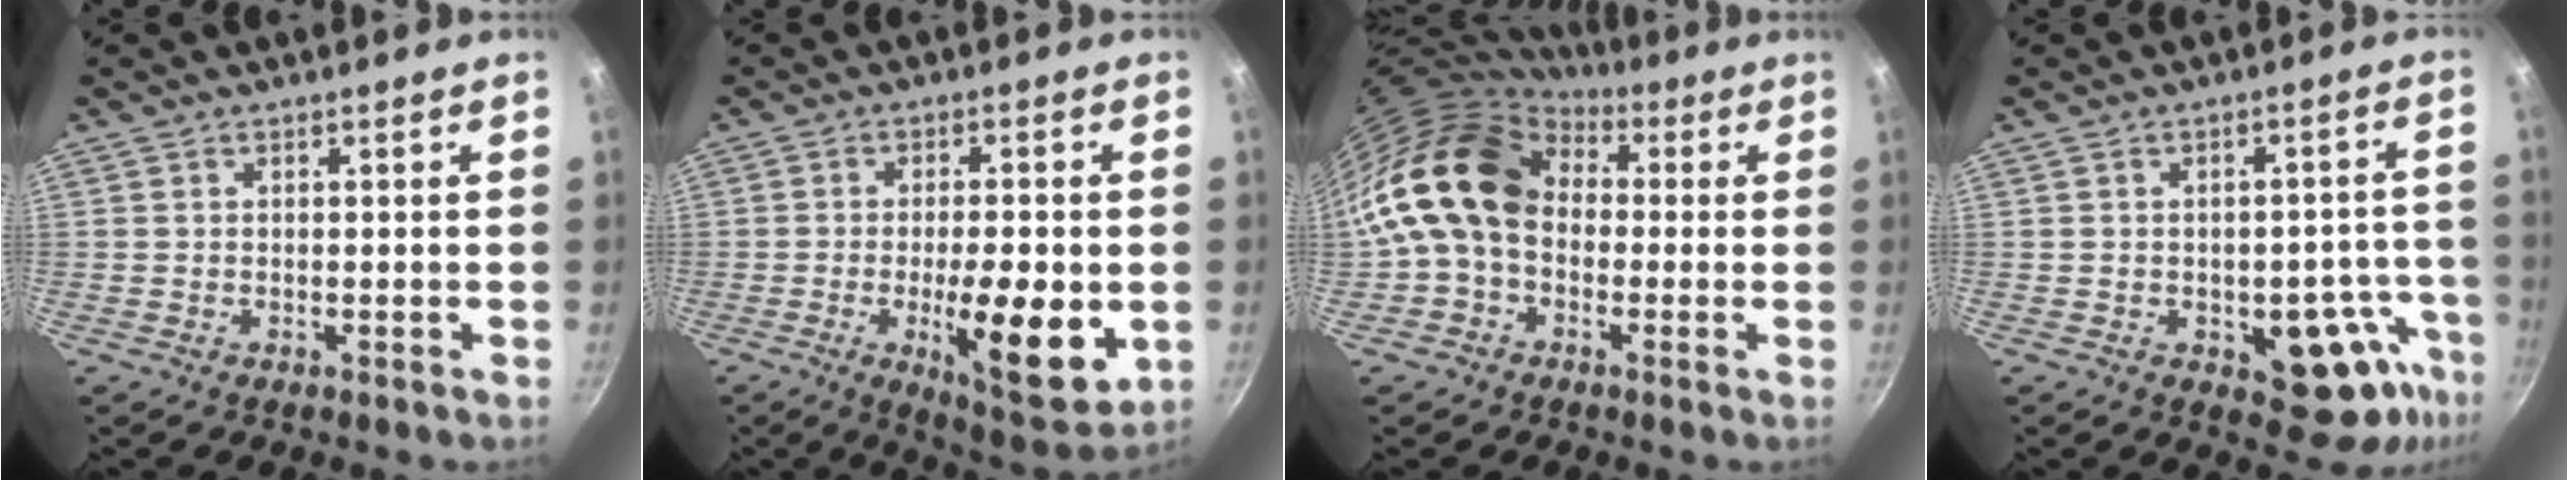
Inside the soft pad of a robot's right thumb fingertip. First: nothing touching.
{"total": 14.7, "force": [-3.3, 4.6, 13.6], "torque": [-0.192, -0.005, -0.044]}
{"total": 15.5, "force": [0.8, 11.7, 10.2], "torque": [-0.157, 0.034, -0.006]}
{"total": 12.9, "force": [-4.9, 7.0, 9.6], "torque": [-0.045, 0.026, -0.058]}